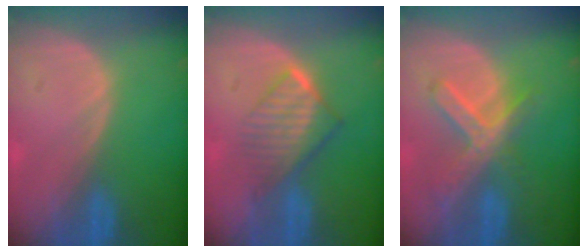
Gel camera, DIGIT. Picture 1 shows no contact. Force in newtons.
{"total": 6.7, "press": 6.1, "slide": 2.9}
{"total": 7.3, "press": 6.3, "slide": 3.7}